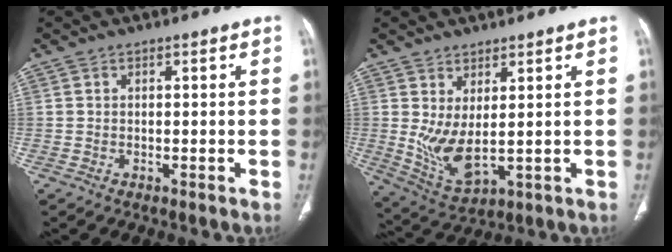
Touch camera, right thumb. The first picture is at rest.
{"total": 7.9, "force": [1.1, 3.2, 7.2], "torque": [-0.146, -0.024, 0.041]}